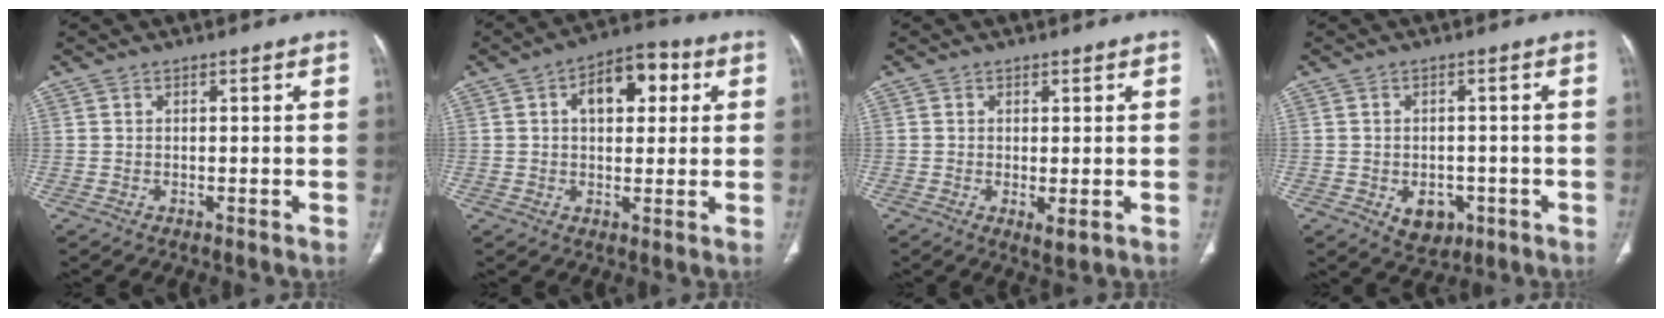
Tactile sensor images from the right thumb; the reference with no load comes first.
{"total": 10.5, "force": [2.9, 6.2, 8.0], "torque": [-0.091, 0.018, 0.036]}
{"total": 2.5, "force": [-0.5, 0.8, 2.3], "torque": [-0.044, -0.011, -0.006]}
{"total": 5.5, "force": [-2.1, 4.1, 3.1], "torque": [-0.026, 0.010, -0.017]}